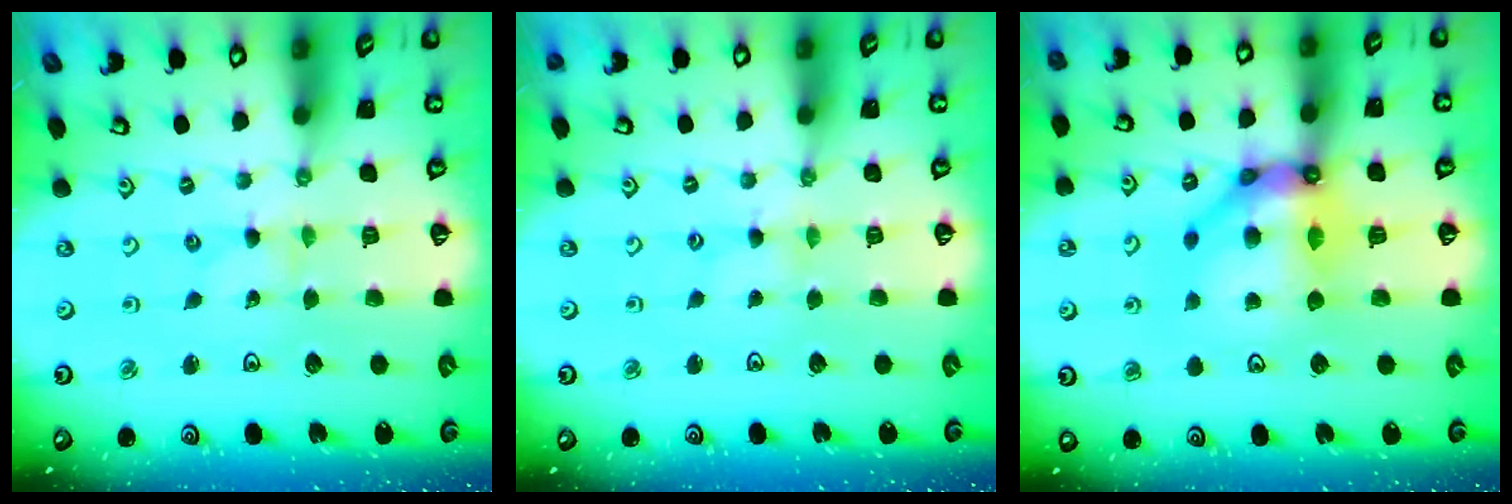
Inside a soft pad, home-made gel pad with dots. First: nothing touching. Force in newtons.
{"total": 1.1, "press": 1.1, "slide": 0.2}
{"total": 13.5, "press": 13.4, "slide": 1.8}